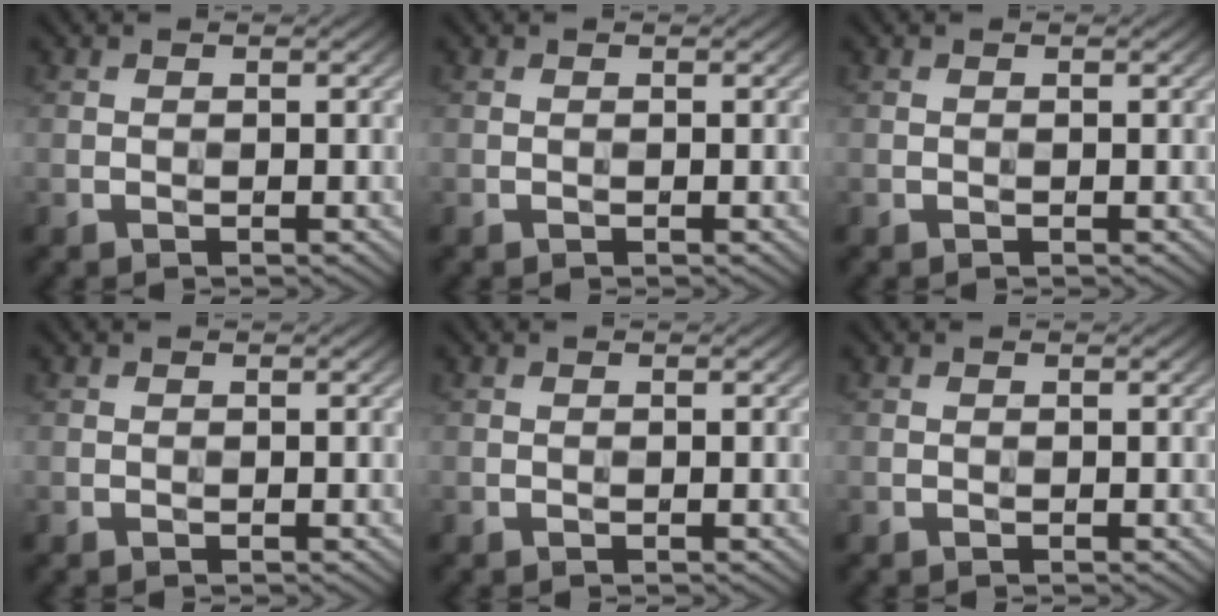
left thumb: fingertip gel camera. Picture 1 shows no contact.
{"total": 0.0}
{"total": 0.0}
{"total": 0.0}
{"total": 0.0}
{"total": 0.0}